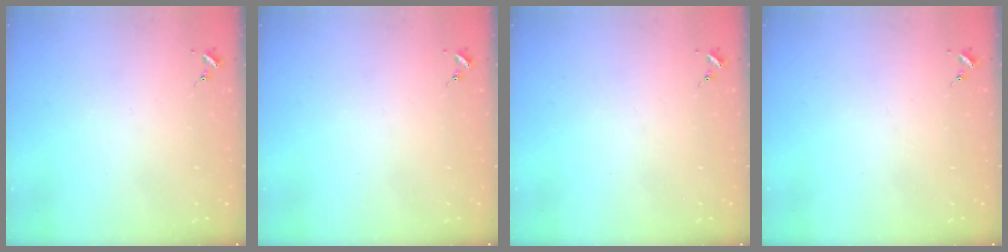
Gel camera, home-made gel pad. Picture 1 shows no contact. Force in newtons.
{"total": 0.0}
{"total": 0.0}
{"total": 0.0}